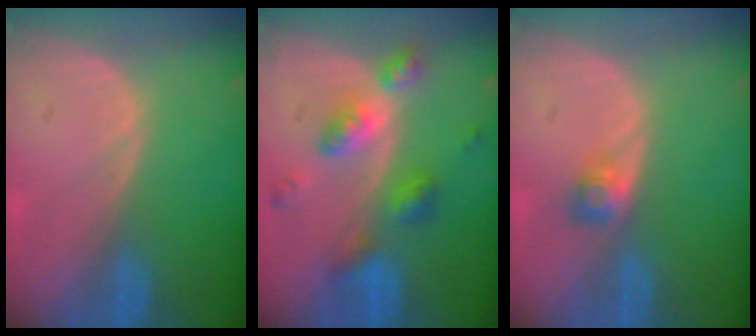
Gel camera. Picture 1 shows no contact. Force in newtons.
{"total": 7.0, "press": 7.0, "slide": 0.5}
{"total": 2.5, "press": 2.3, "slide": 1.0}